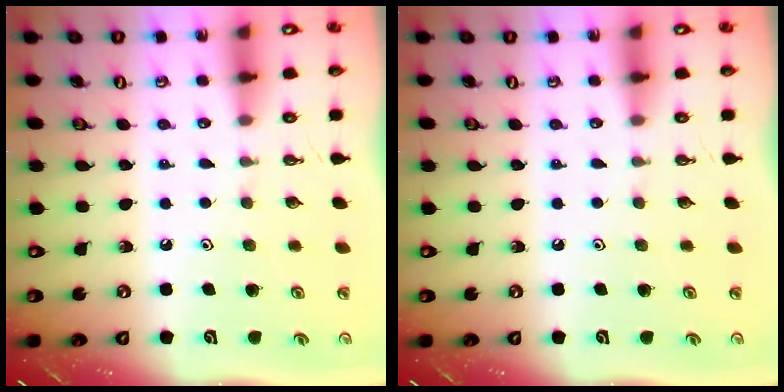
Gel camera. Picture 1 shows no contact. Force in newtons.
{"total": 0.0}